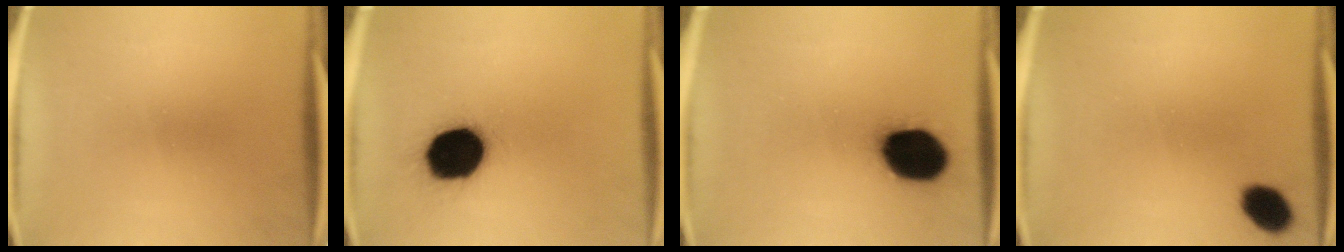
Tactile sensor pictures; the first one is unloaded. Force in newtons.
{"total": 19.8}
{"total": 16.9}
{"total": 6.2}